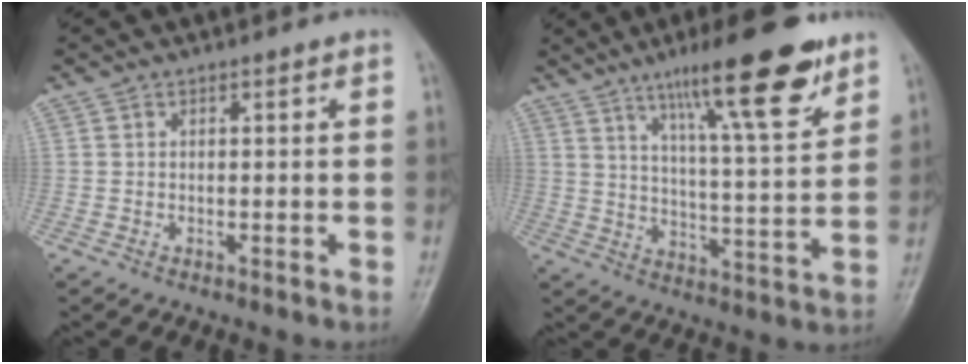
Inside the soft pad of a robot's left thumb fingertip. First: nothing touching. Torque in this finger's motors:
{"motor_torque": [0.83, 0.59, 1.37, -1.39, 0.37]}